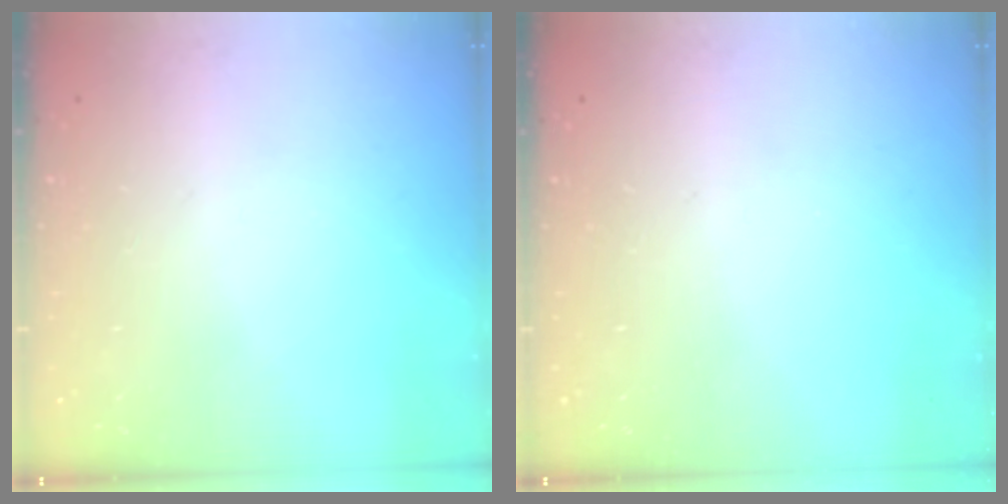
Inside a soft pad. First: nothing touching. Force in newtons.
{"total": 0.0}